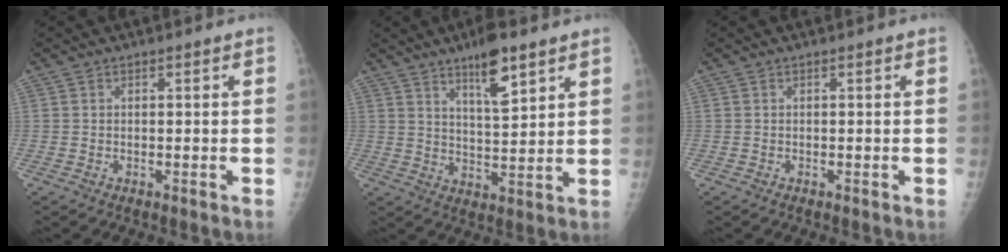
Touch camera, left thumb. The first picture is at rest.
{"total": 9.2, "force": [5.8, 2.4, 6.8], "torque": [-0.100, -0.035, 0.099]}
{"total": 0.0}